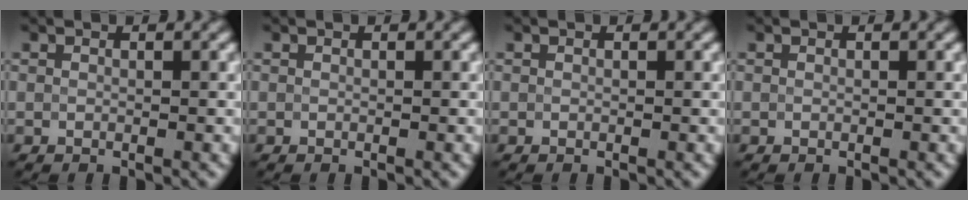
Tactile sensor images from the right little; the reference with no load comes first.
{"total": 0.0}
{"total": 0.0}
{"total": 0.0}